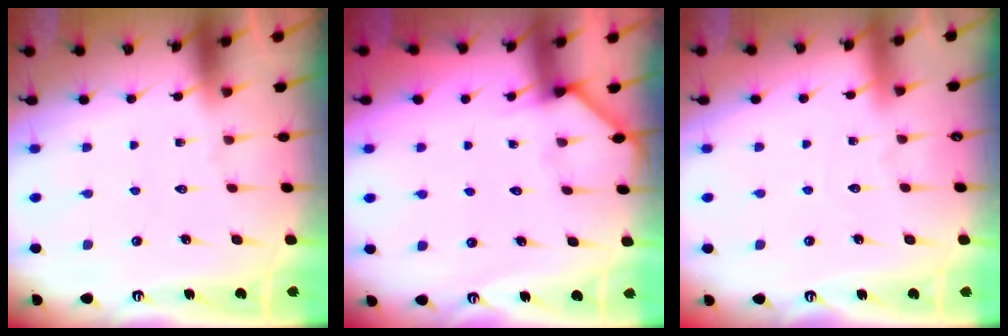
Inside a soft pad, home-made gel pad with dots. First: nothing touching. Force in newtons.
{"total": 3.0, "press": 3.0, "slide": 0.2}
{"total": 2.6, "press": 2.6, "slide": 0.3}